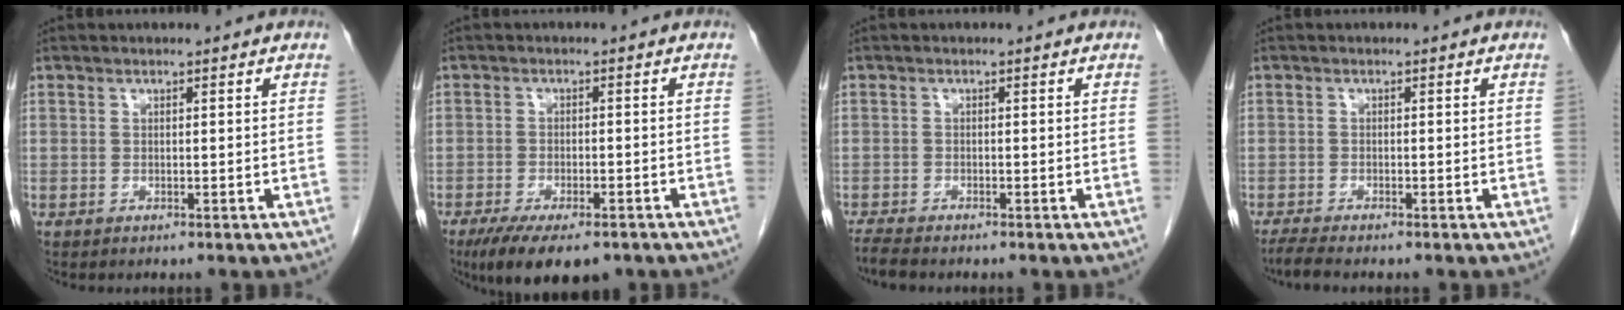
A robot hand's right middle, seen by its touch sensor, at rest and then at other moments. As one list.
[{"total": 10.4, "force": [-7.4, 3.6, 6.4], "torque": [-0.097, -0.013, -0.111]}, {"total": 2.3, "force": [-2.1, 0.1, 0.9], "torque": [-0.023, -0.009, -0.037]}, {"total": 2.6, "force": [-2.2, -0.2, 1.3], "torque": [-0.031, -0.008, -0.042]}]